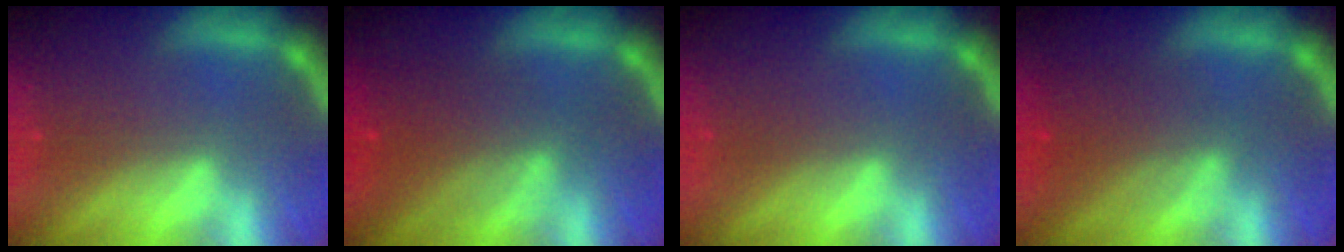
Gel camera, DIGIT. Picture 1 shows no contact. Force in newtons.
{"total": 5.6}
{"total": 0.0}
{"total": 4.5}